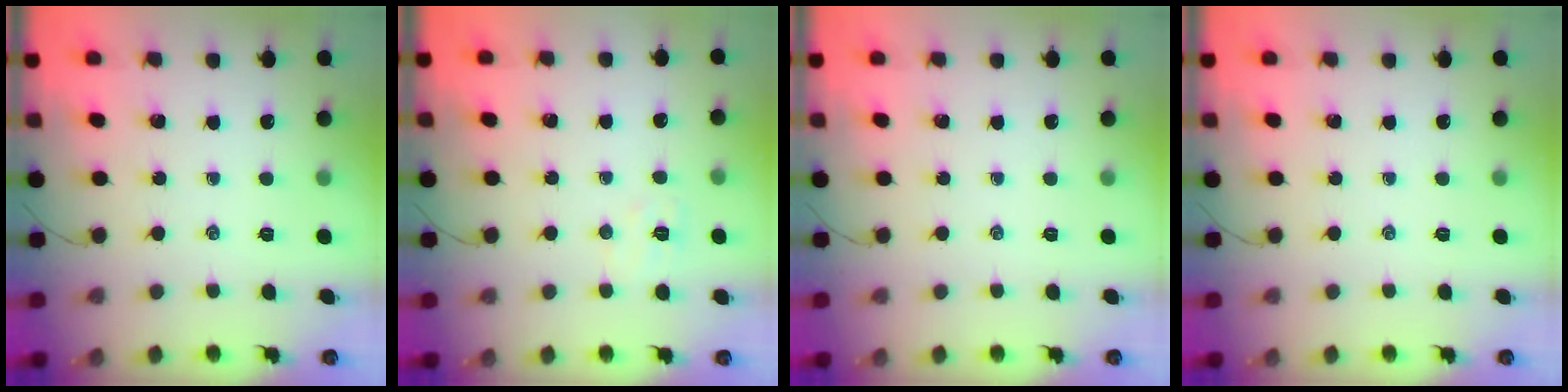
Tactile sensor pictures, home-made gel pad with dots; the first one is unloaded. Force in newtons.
{"total": 5.4, "press": 5.2, "slide": 1.3}
{"total": 0.0}
{"total": 0.0}